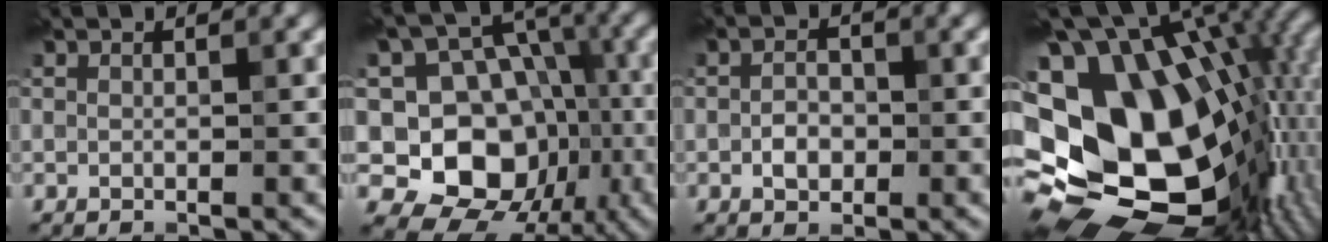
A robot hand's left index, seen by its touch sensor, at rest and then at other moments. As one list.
[{"total": 11.8, "force": [-2.2, 9.9, 6.1], "torque": [-0.091, -0.009, -0.057]}, {"total": 2.1, "force": [-0.6, 1.5, 1.3], "torque": [-0.025, -0.002, -0.015]}, {"total": 21.9, "force": [0.1, 14.3, 16.6], "torque": [-0.294, -0.005, 0.001]}]